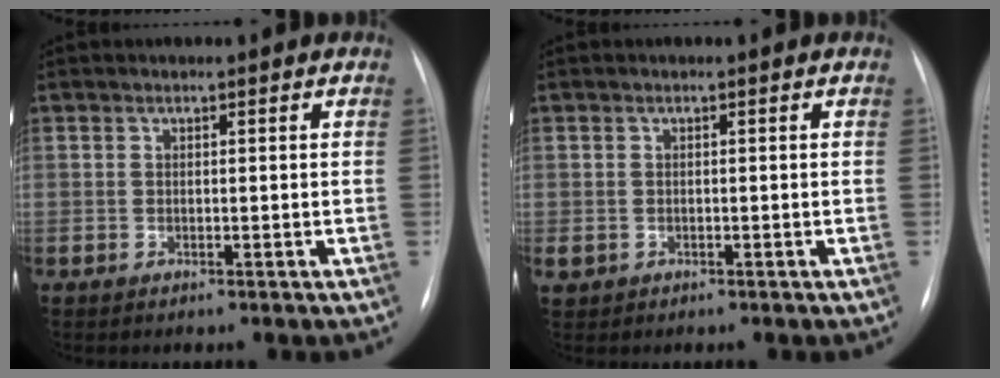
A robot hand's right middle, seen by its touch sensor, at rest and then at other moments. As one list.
[{"total": 1.5, "force": [-0.4, 1.3, 0.6], "torque": [-0.012, 0.003, 0.002]}]